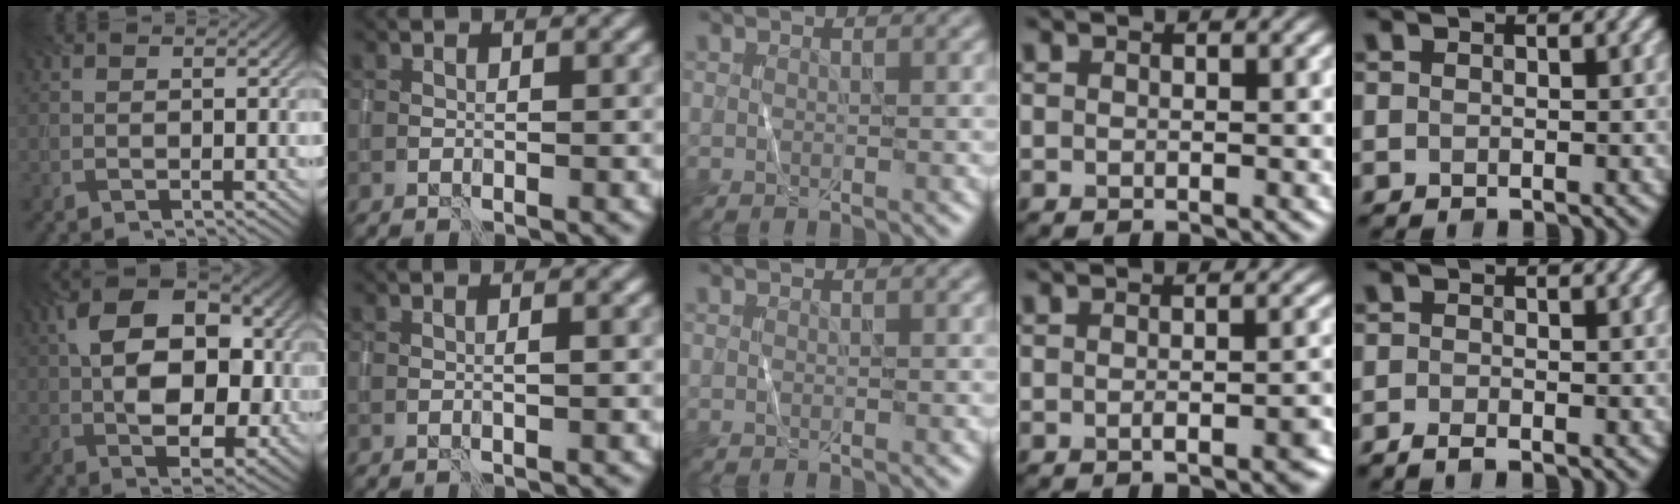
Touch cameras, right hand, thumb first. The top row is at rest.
{"thumb": {"total": 12.3, "force": [1.4, 7.7, 9.6], "torque": [-0.165, 0.006, 0.020]}, "index": {"total": 1.1, "force": [0.1, 0.2, 1.1], "torque": [-0.017, 0.003, -0.003]}, "ring": {"total": 2.8, "force": [-1.2, 0.8, 2.4], "torque": [-0.028, 0.005, -0.017]}, "little": {"total": 1.1, "force": [-0.9, 0.2, 0.6], "torque": [0.001, -0.009, -0.020]}}